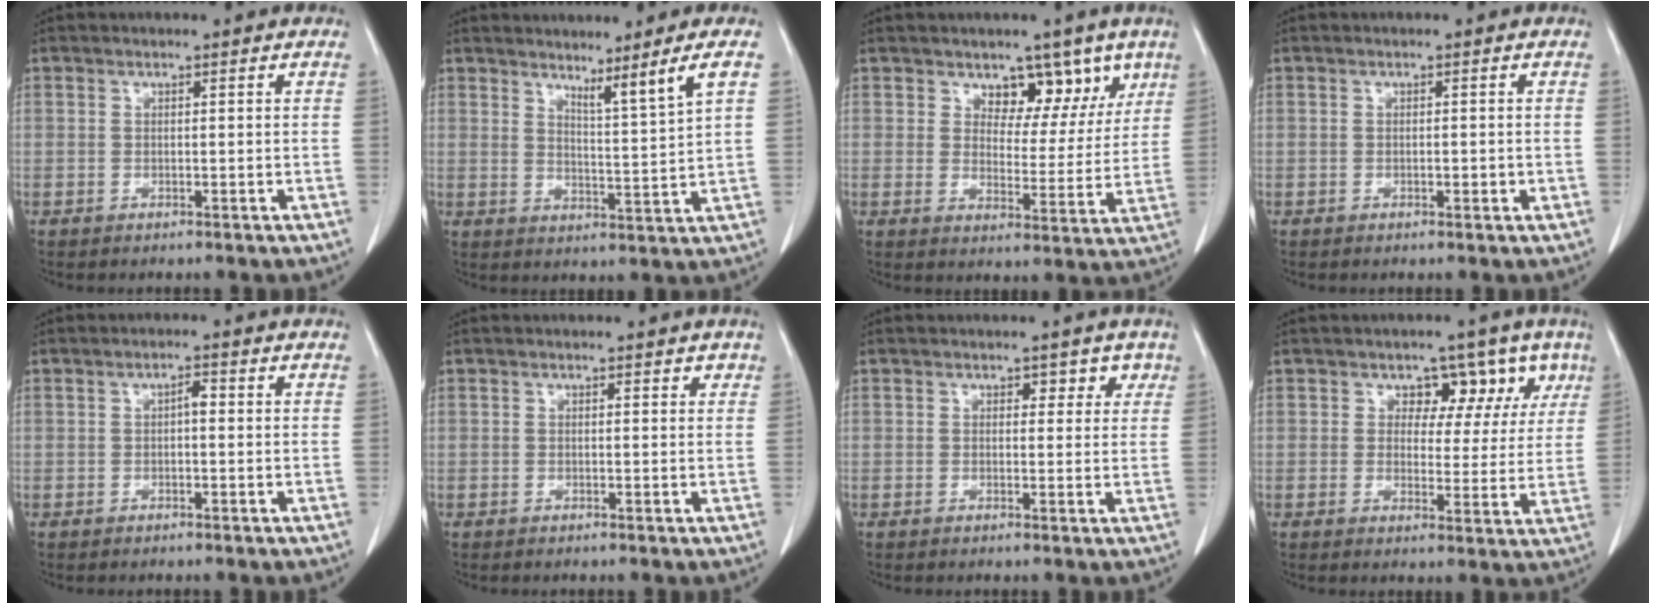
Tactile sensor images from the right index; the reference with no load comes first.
{"total": 4.9, "force": [3.0, -1.8, 3.4], "torque": [-0.058, -0.024, 0.059]}
{"total": 7.4, "force": [4.8, 4.7, 3.2], "torque": [-0.020, 0.000, 0.071]}
{"total": 1.1, "force": [-0.2, 0.4, 1.0], "torque": [-0.018, 0.000, -0.002]}
{"total": 1.5, "force": [0.0, 0.6, 1.4], "torque": [-0.023, 0.005, -0.001]}
{"total": 0.7, "force": [0.4, 0.4, 0.3], "torque": [0.002, 0.000, 0.000]}
{"total": 2.7, "force": [1.4, 1.9, 1.2], "torque": [0.005, 0.005, 0.012]}
{"total": 7.2, "force": [3.8, 5.2, 3.3], "torque": [-0.017, 0.014, 0.041]}